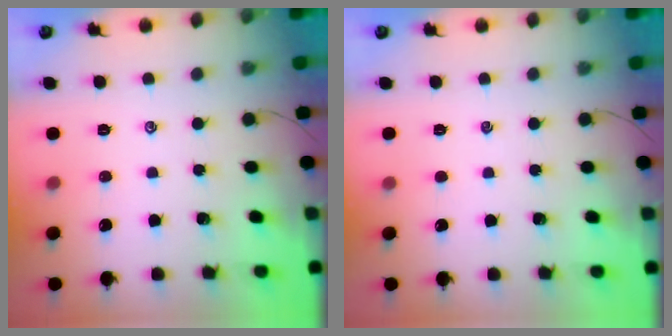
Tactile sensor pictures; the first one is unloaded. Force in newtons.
{"total": 0.0}